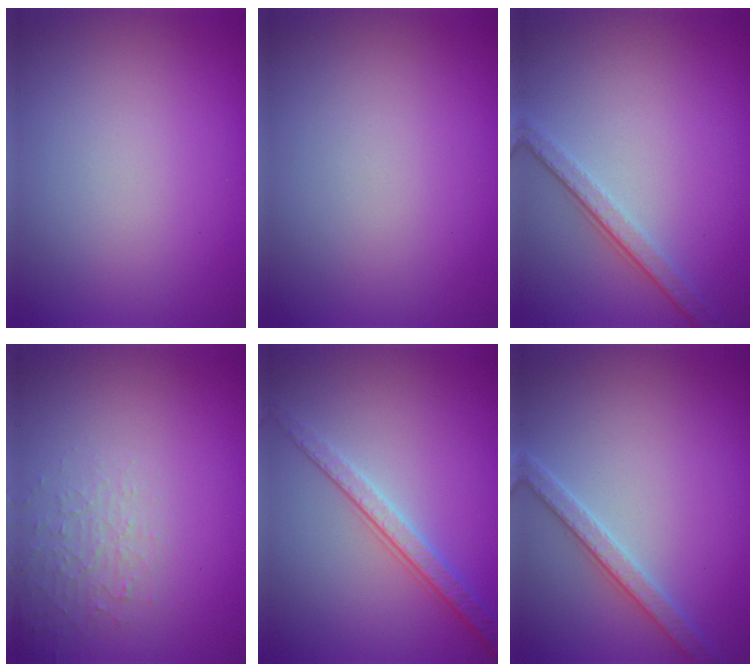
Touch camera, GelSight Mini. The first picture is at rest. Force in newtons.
{"total": 0.0}
{"total": 3.5, "press": 2.4, "slide": 2.5}
{"total": 2.1, "press": 2.0, "slide": 0.5}
{"total": 2.8, "press": 2.4, "slide": 1.5}
{"total": 2.7, "press": 2.7, "slide": 0.1}